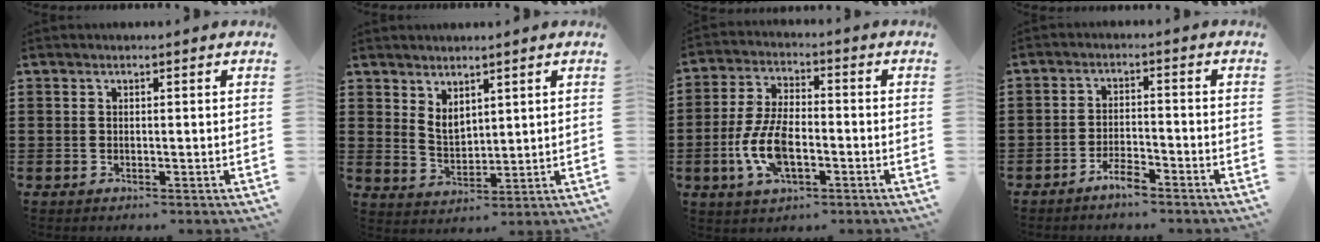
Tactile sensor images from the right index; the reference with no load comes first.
{"total": 3.5, "force": [2.7, 1.8, 1.4], "torque": [-0.035, 0.001, 0.051]}
{"total": 9.0, "force": [-2.5, 4.4, 7.5], "torque": [-0.174, -0.003, -0.050]}
{"total": 3.3, "force": [-2.8, 0.7, 1.7], "torque": [-0.037, 0.007, -0.056]}